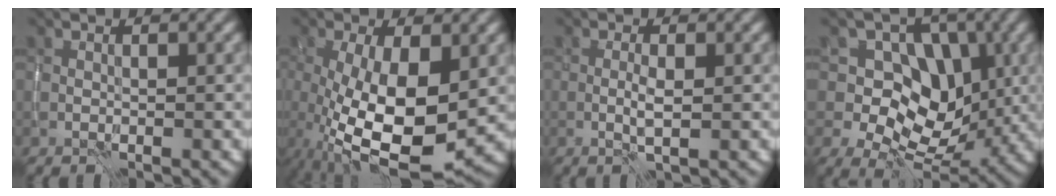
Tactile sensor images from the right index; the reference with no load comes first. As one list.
[{"total": 11.5, "force": [-1.9, 4.6, 10.4], "torque": [-0.192, -0.020, -0.029]}, {"total": 1.5, "force": [-0.3, 0.2, 1.5], "torque": [-0.031, 0.000, -0.005]}, {"total": 7.6, "force": [0.6, 6.1, 4.5], "torque": [-0.054, -0.003, -0.001]}]